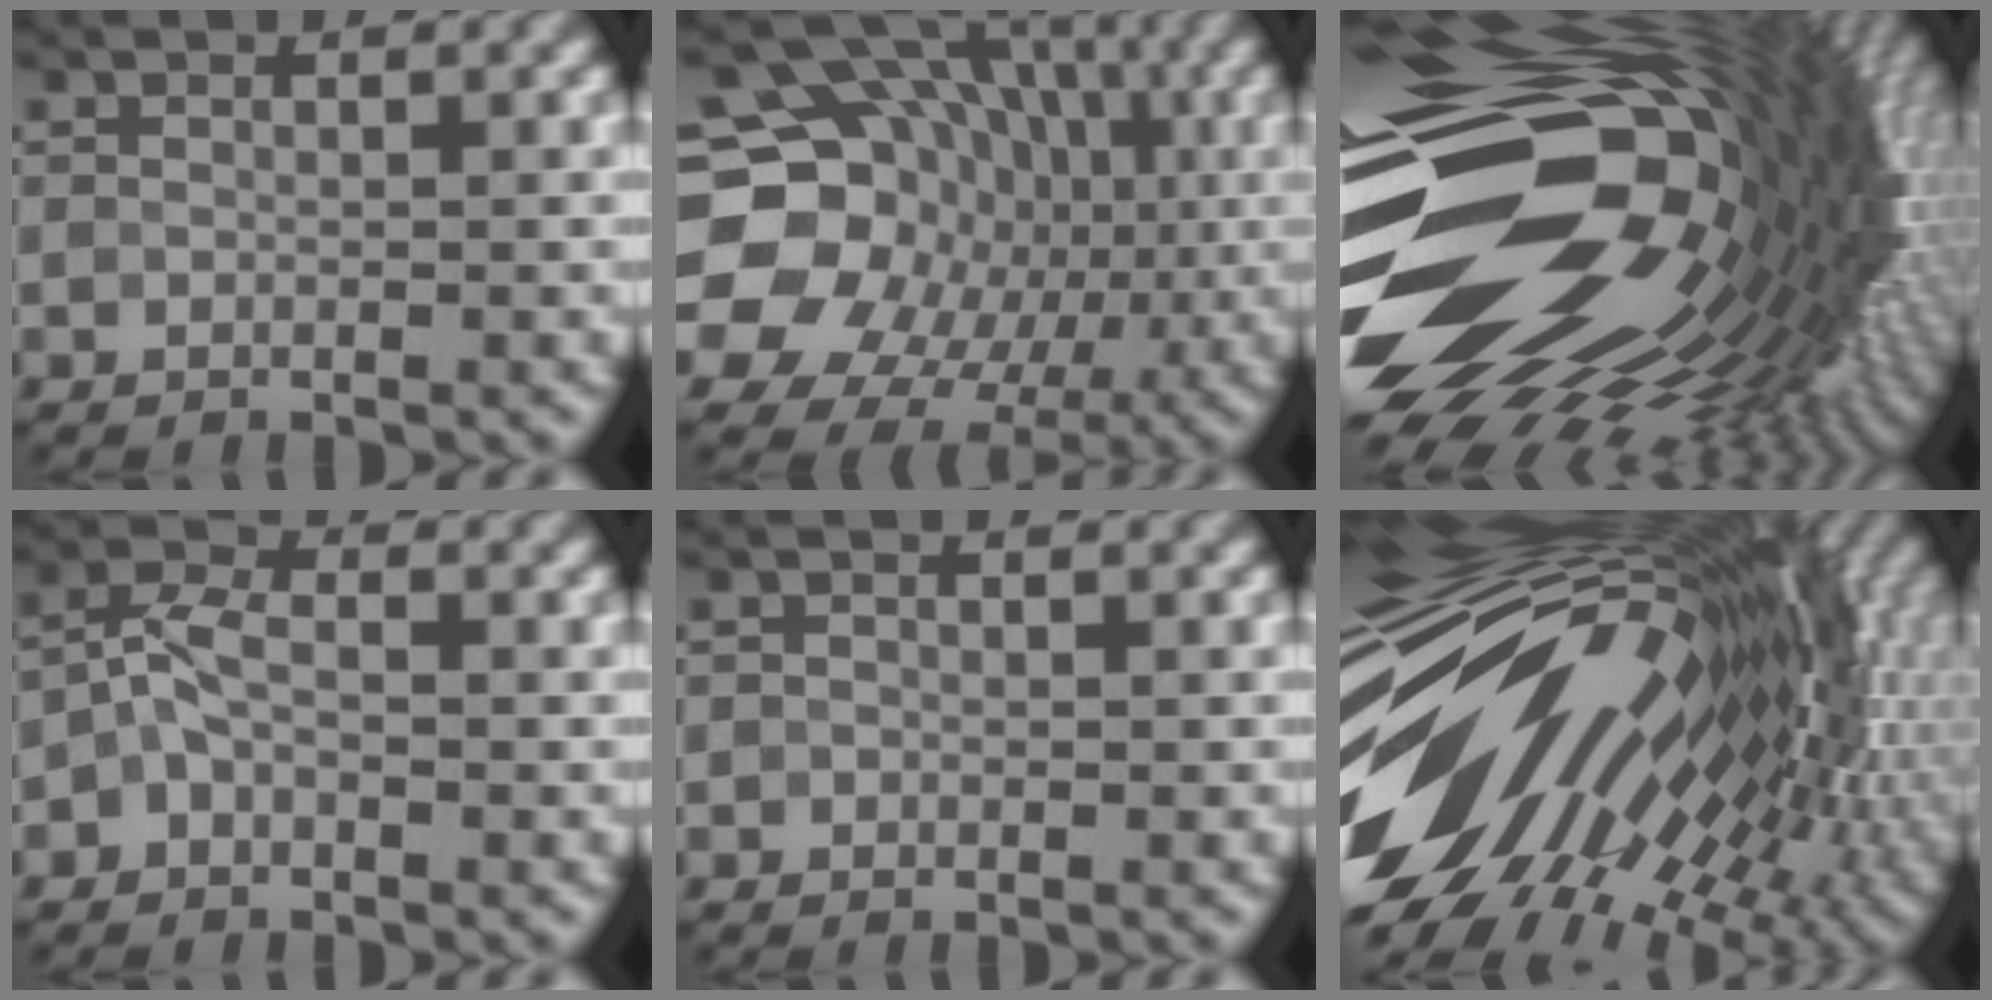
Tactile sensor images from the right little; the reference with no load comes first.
{"total": 21.6, "force": [-1.7, 19.3, 9.6], "torque": [-0.176, 0.010, -0.056]}
{"total": 21.6, "force": [-1.6, 12.9, 17.3], "torque": [-0.294, -0.028, -0.047]}
{"total": 2.6, "force": [-0.8, 1.8, 1.7], "torque": [-0.038, 0.010, -0.023]}
{"total": 0.0}
{"total": 19.7, "force": [0.8, 9.8, 17.1], "torque": [-0.256, 0.013, 0.003]}